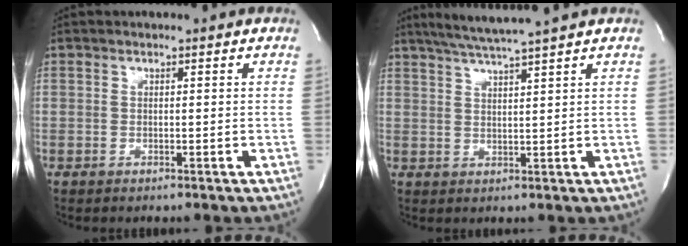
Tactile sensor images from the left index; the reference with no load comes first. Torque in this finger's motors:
{"motor_torque": [-0.01, -0.16, -0.15, 0.00]}